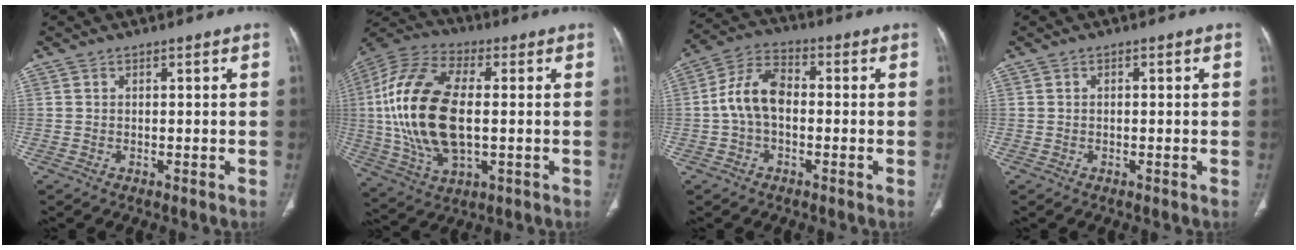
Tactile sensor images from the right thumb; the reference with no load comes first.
{"total": 22.2, "force": [0.1, 11.4, 19.1], "torque": [-0.405, 0.004, 0.004]}
{"total": 8.9, "force": [-0.7, 5.6, 7.0], "torque": [-0.129, 0.029, -0.023]}
{"total": 0.5, "force": [0.0, 0.3, 0.5], "torque": [-0.012, 0.004, 0.002]}